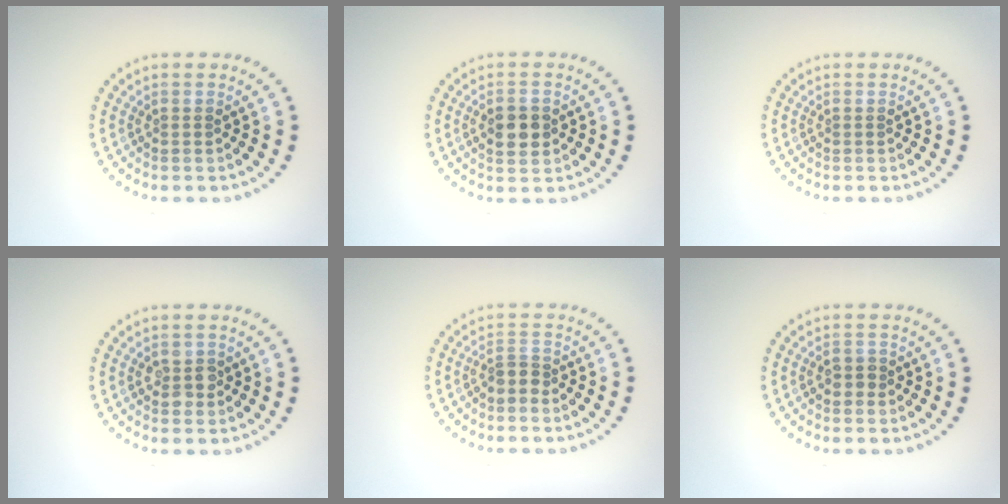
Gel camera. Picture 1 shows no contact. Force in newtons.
{"total": 3.1, "press": 3.1, "slide": 0.1}
{"total": 0.0}
{"total": 2.0, "press": 1.9, "slide": 0.4}
{"total": 1.8, "press": 1.3, "slide": 1.2}
{"total": 1.5, "press": 1.5, "slide": 0.4}